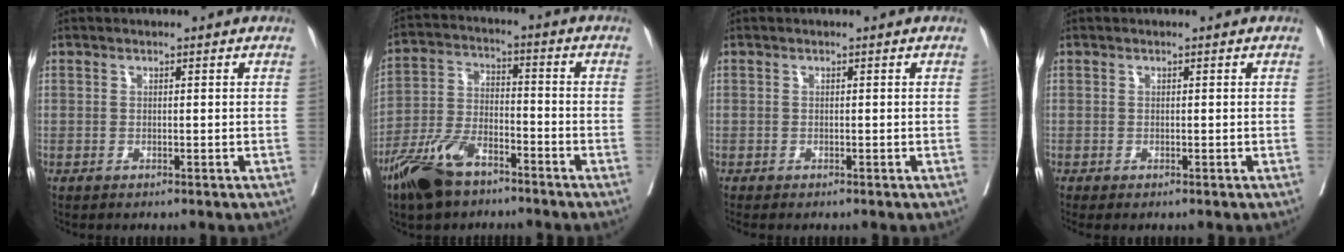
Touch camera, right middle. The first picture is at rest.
{"total": 10.5, "force": [-7.4, 4.2, 6.2], "torque": [-0.135, -0.011, -0.146]}
{"total": 1.2, "force": [-1.1, 0.2, 0.5], "torque": [-0.010, -0.004, -0.015]}
{"total": 0.9, "force": [-0.7, 0.1, 0.5], "torque": [-0.007, -0.005, -0.011]}